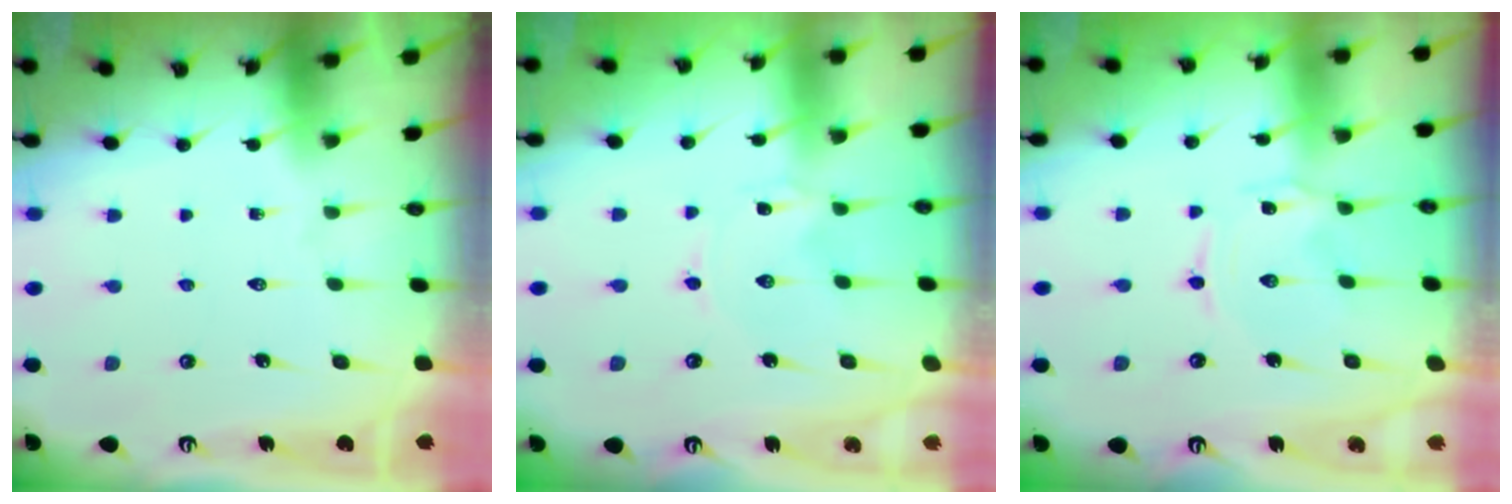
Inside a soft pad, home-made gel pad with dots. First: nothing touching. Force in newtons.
{"total": 0.0}
{"total": 0.0}